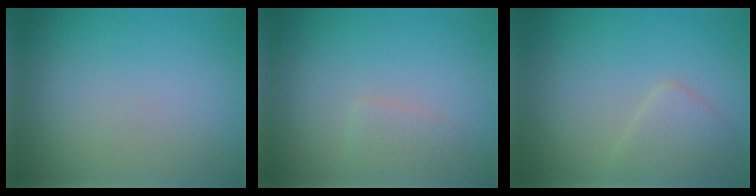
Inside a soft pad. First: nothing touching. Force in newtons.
{"total": 1.2, "press": 1.2, "slide": 0.1}
{"total": 2.5, "press": 2.5, "slide": 0.2}